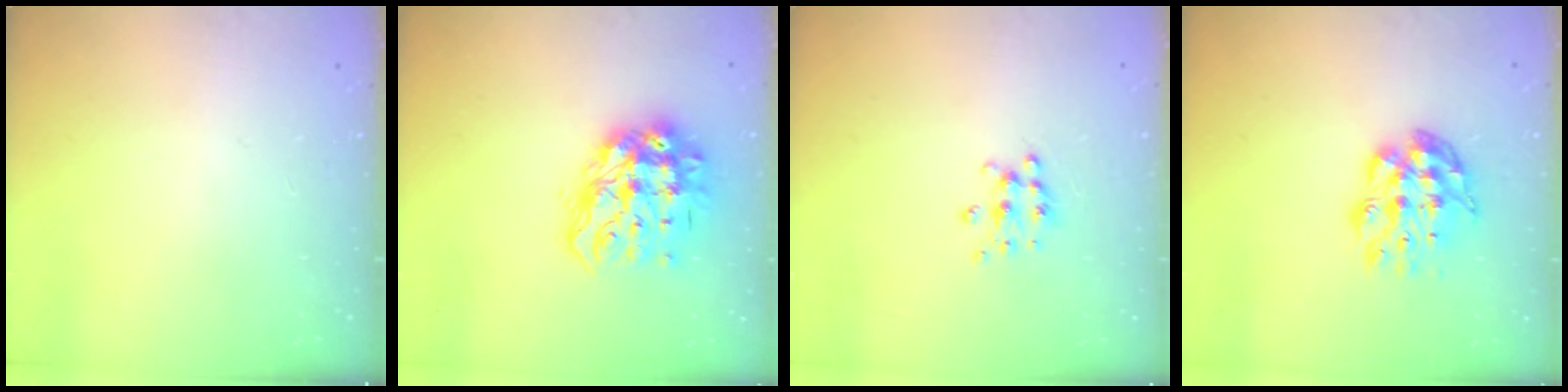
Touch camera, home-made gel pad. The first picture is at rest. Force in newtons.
{"total": 19.6, "press": 19.5, "slide": 2.0}
{"total": 6.4, "press": 6.4, "slide": 0.6}
{"total": 10.0, "press": 9.9, "slide": 0.9}